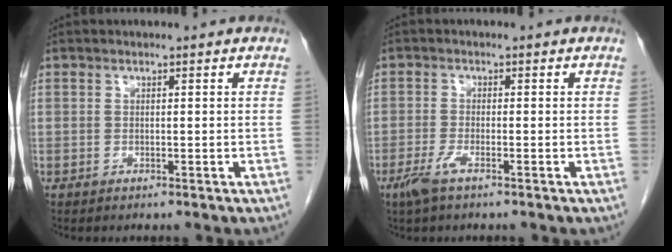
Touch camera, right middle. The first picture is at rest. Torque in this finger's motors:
{"motor_torque": [0.54, -0.29, 0.00, 0.05]}